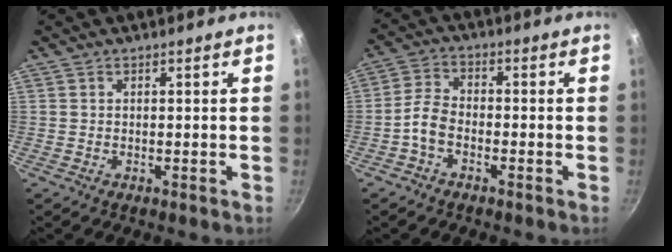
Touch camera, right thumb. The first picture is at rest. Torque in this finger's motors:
{"motor_torque": [-0.24, 0.08, 0.10, 0.42, 0.00]}